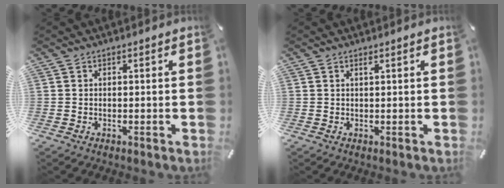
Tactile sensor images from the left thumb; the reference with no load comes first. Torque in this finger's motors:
{"motor_torque": [0.19, 0.15, 0.00, 0.08, 0.04]}